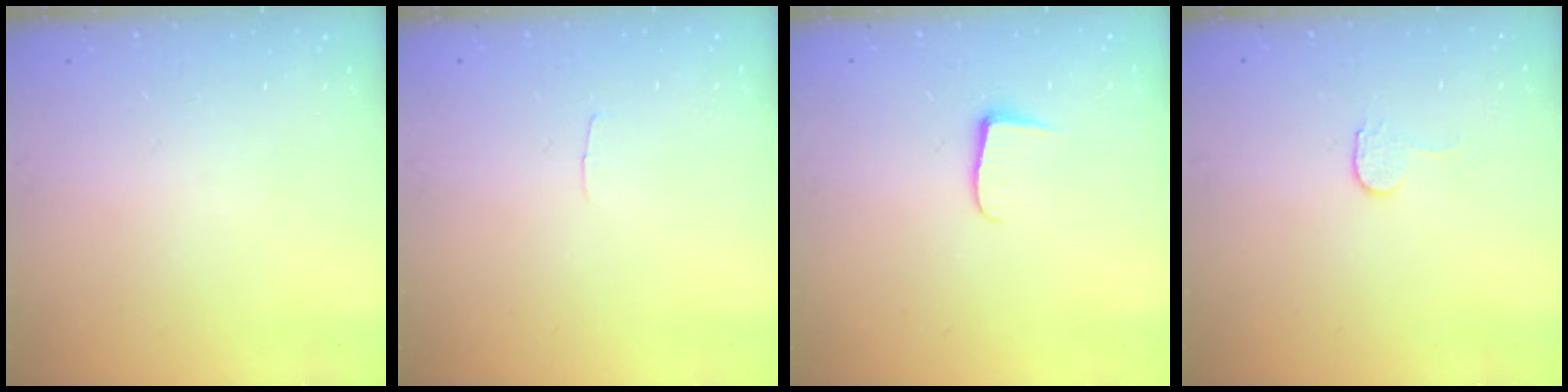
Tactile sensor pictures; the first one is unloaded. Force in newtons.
{"total": 2.0, "press": 2.0, "slide": 0.2}
{"total": 6.0, "press": 5.9, "slide": 0.6}
{"total": 2.9, "press": 2.9, "slide": 0.3}